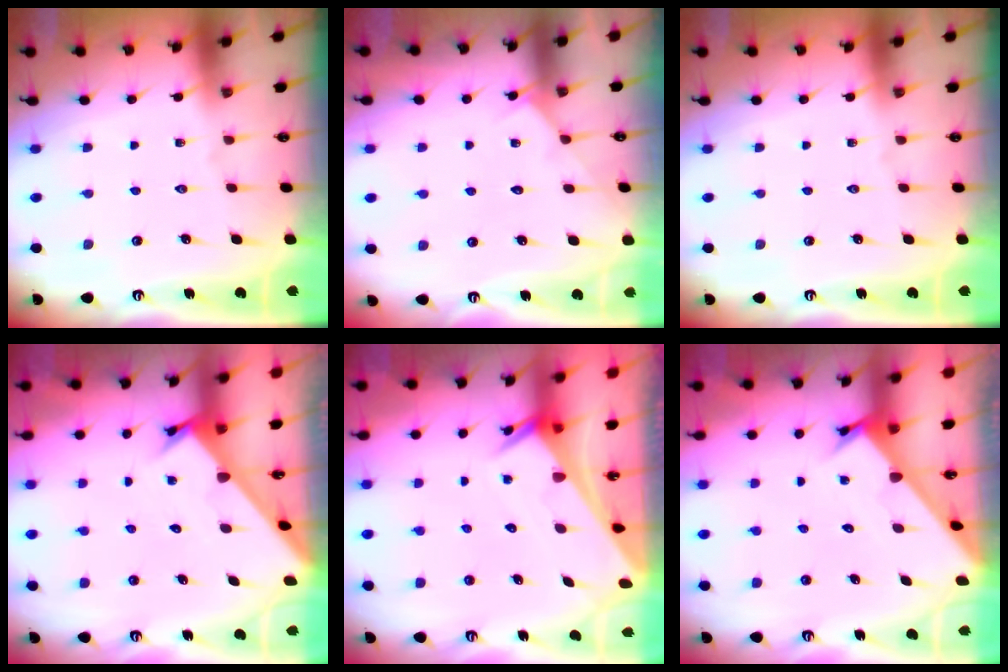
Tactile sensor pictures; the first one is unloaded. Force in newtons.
{"total": 2.8, "press": 2.7, "slide": 0.4}
{"total": 0.0}
{"total": 2.3, "press": 2.3, "slide": 0.2}
{"total": 2.6, "press": 2.6, "slide": 0.2}
{"total": 2.4, "press": 2.4, "slide": 0.1}